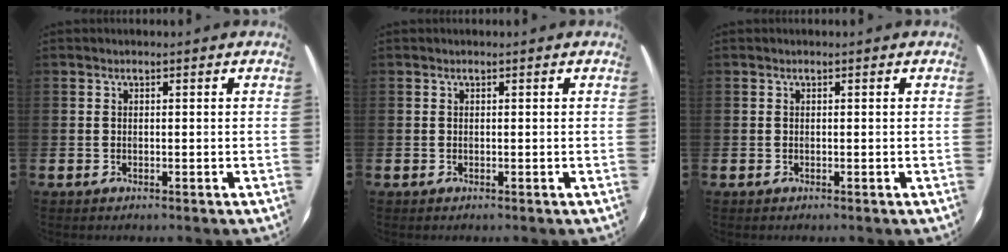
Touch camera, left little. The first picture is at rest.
{"total": 0.0}
{"total": 0.0}